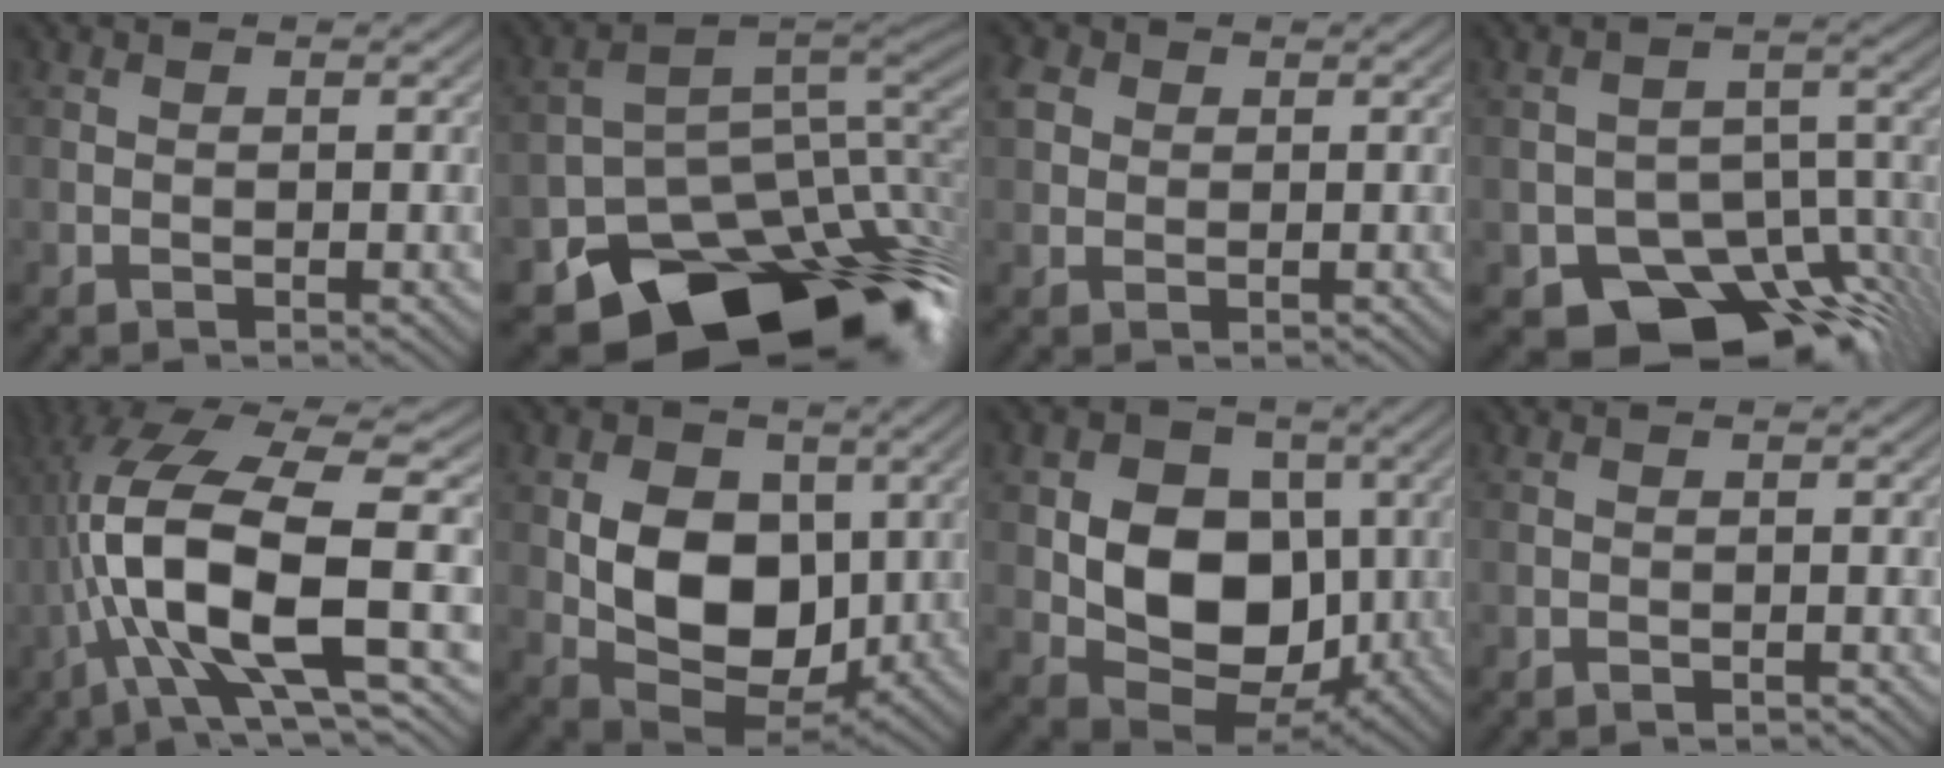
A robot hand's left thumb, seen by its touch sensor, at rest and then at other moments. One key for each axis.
{"total": 17.2, "fx": -9.4, "fy": 11.1, "fz": 9.2, "tx": -0.134, "ty": -0.058, "tz": -0.129}
{"total": 3.3, "fx": 1.0, "fy": 2.8, "fz": 1.5, "tx": -0.048, "ty": 0.011, "tz": 0.016}
{"total": 13.4, "fx": -8.9, "fy": 7.7, "fz": 6.5, "tx": -0.094, "ty": -0.016, "tz": -0.129}
{"total": 14.9, "fx": -2.7, "fy": 5.0, "fz": 13.8, "tx": -0.293, "ty": 0.007, "tz": -0.046}
{"total": 10.8, "fx": 0.4, "fy": 7.6, "fz": 7.6, "tx": -0.142, "ty": -0.011, "tz": 0.005}
{"total": 11.4, "fx": -0.4, "fy": 8.6, "fz": 7.5, "tx": -0.138, "ty": -0.008, "tz": -0.014}
{"total": 0.8, "fx": -0.8, "fy": 0.0, "fz": 0.3, "tx": -0.005, "ty": 0.000, "tz": -0.015}